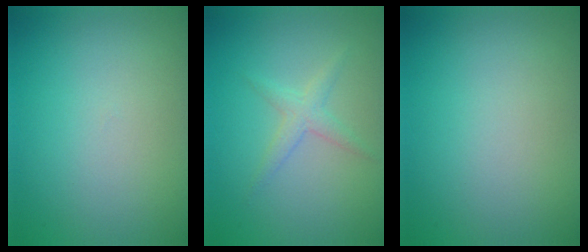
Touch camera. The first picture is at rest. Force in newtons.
{"total": 1.6, "press": 1.6, "slide": 0.1}
{"total": 0.0}